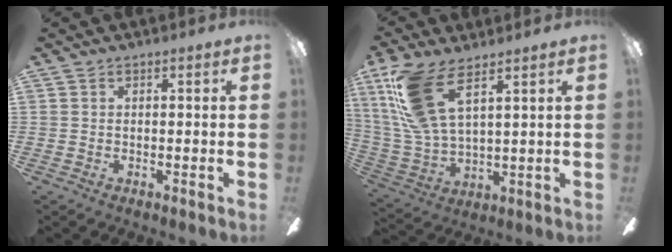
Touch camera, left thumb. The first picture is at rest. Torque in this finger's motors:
{"motor_torque": [0.36, 0.40, 0.03, -0.04, 0.19]}